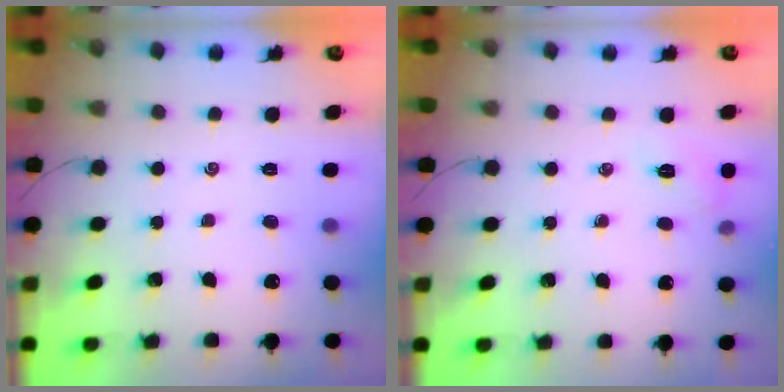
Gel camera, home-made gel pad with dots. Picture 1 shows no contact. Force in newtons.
{"total": 5.8, "press": 5.6, "slide": 1.3}